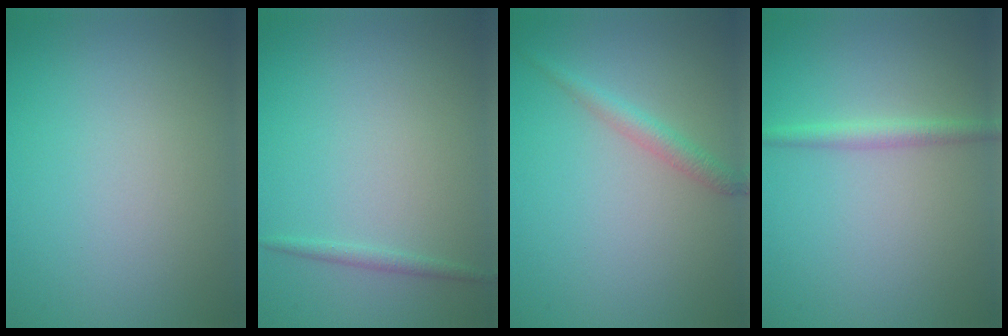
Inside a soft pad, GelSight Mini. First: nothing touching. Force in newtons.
{"total": 0.9, "press": 0.9, "slide": 0.1}
{"total": 1.8, "press": 1.8, "slide": 0.0}
{"total": 1.7, "press": 1.7, "slide": 0.1}